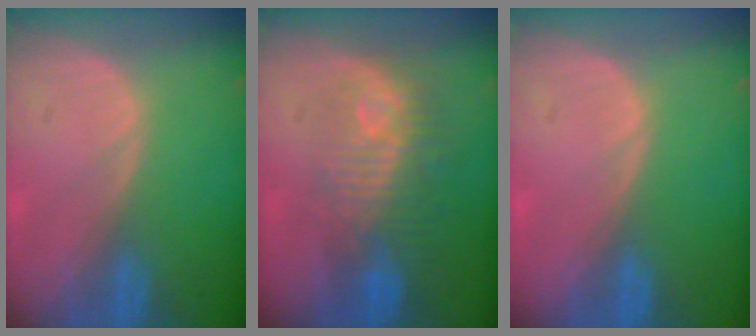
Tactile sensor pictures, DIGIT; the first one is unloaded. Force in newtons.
{"total": 9.8, "press": 8.9, "slide": 4.1}
{"total": 0.0}